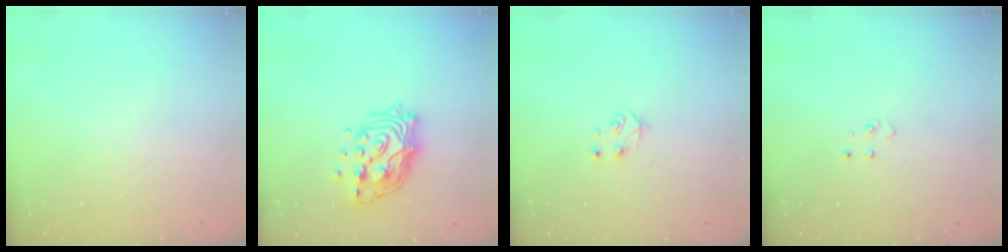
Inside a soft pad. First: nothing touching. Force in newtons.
{"total": 14.3, "press": 14.1, "slide": 2.7}
{"total": 5.0, "press": 4.9, "slide": 0.5}
{"total": 4.0, "press": 3.9, "slide": 0.4}